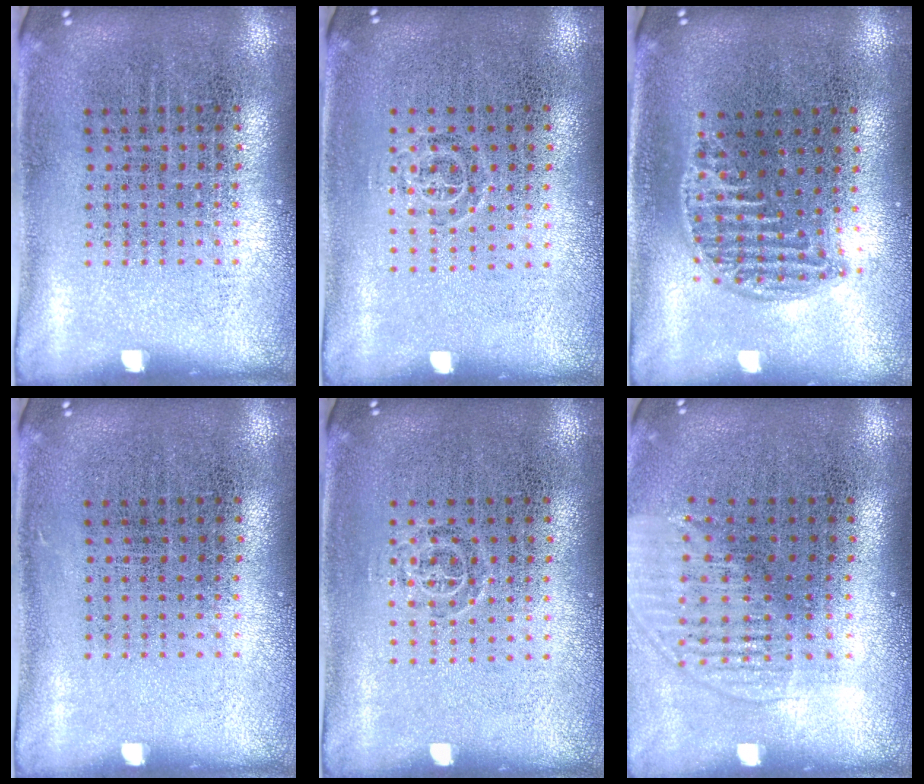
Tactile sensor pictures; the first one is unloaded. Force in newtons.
{"total": 0.7, "press": 0.5, "slide": 0.6}
{"total": 1.2, "press": 1.0, "slide": 0.6}
{"total": 0.0}
{"total": 0.7, "press": 0.5, "slide": 0.6}
{"total": 1.4, "press": 1.2, "slide": 0.6}